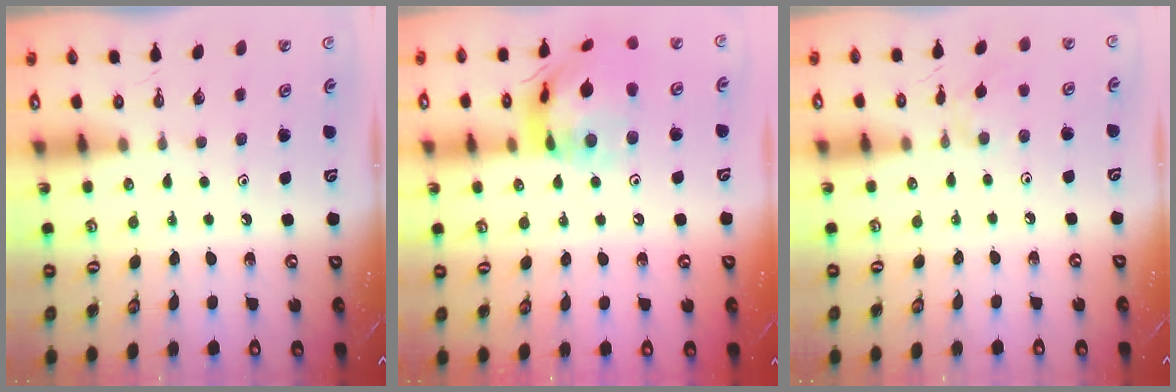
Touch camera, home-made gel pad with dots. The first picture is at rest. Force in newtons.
{"total": 17.4, "press": 17.3, "slide": 1.7}
{"total": 1.3, "press": 1.3, "slide": 0.4}